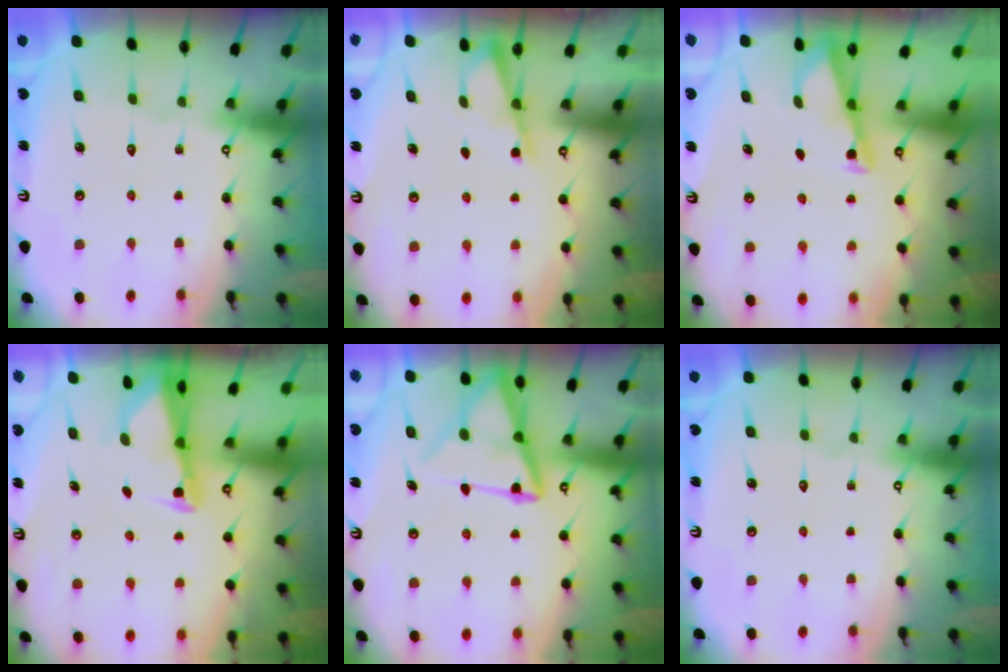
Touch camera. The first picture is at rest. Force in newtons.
{"total": 1.6, "press": 1.6, "slide": 0.2}
{"total": 3.1, "press": 3.1, "slide": 0.3}
{"total": 2.5, "press": 2.5, "slide": 0.2}
{"total": 11.8, "press": 11.7, "slide": 1.2}
{"total": 0.0}